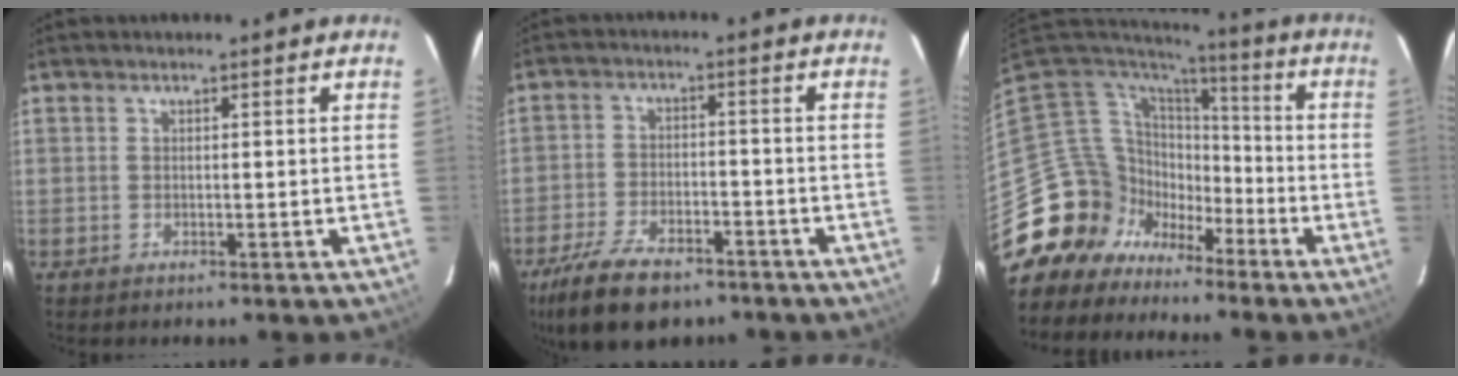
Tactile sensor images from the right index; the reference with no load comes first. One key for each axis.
{"total": 13.7, "fx": -9.9, "fy": 6.0, "fz": 7.3, "tx": -0.171, "ty": -0.018, "tz": -0.169}
{"total": 15.7, "fx": -8.6, "fy": 12.7, "fz": 3.1, "tx": -0.106, "ty": 0.037, "tz": -0.152}